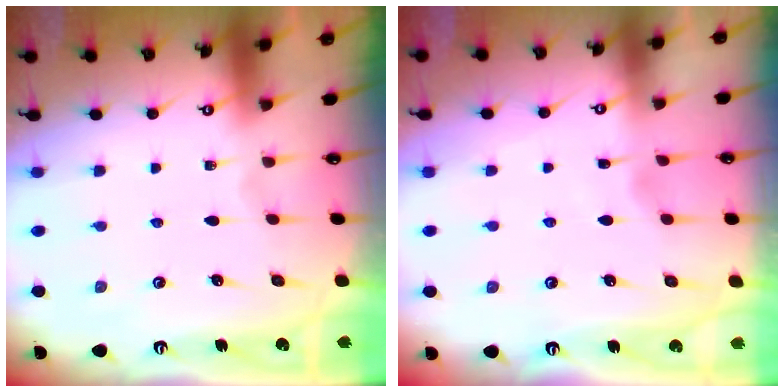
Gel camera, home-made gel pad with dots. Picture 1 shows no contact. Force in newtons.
{"total": 2.7, "press": 2.7, "slide": 0.3}